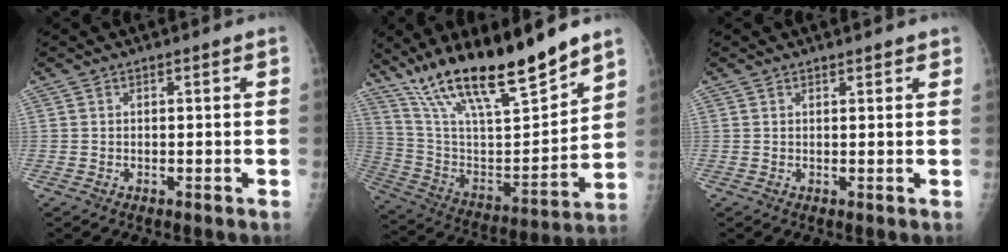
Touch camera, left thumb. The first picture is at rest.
{"total": 24.2, "force": [18.2, 4.9, 15.1], "torque": [-0.241, -0.074, 0.329]}
{"total": 1.4, "force": [1.2, 0.5, 0.5], "torque": [0.002, -0.003, 0.015]}